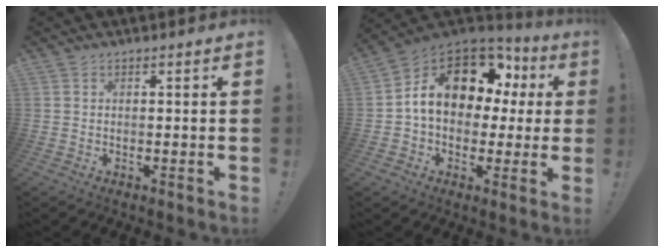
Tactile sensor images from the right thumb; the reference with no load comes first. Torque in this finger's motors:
{"motor_torque": [2.20, 2.81, 0.60, -0.37, 0.12]}